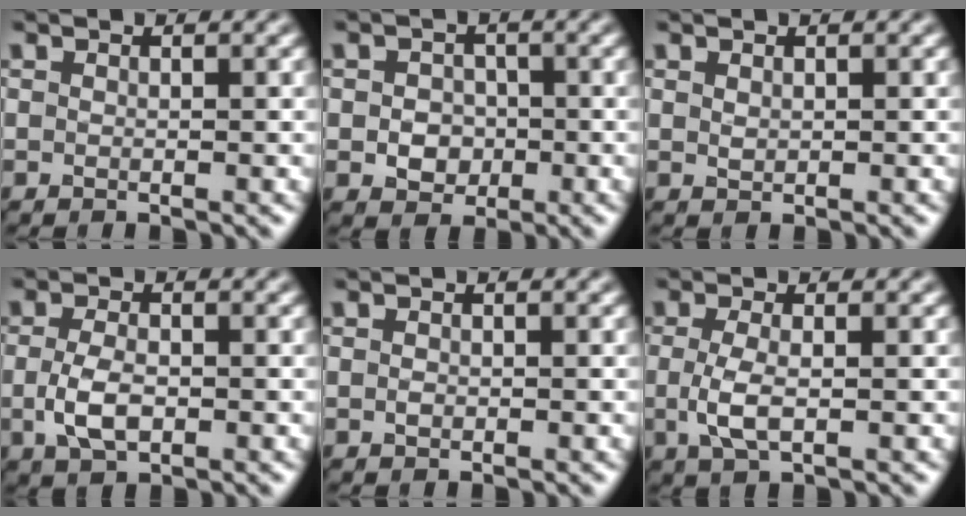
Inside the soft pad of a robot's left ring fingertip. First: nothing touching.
{"total": 2.8, "force": [-0.5, 2.4, 1.5], "torque": [-0.022, -0.003, -0.011]}
{"total": 0.7, "force": [0.3, 0.4, 0.3], "torque": [-0.010, -0.003, 0.011]}
{"total": 3.2, "force": [-0.6, 1.8, 2.7], "torque": [-0.059, -0.005, -0.010]}
{"total": 0.5, "force": [-0.1, 0.4, 0.3], "torque": [-0.007, -0.002, -0.001]}
{"total": 2.8, "force": [-0.3, 1.1, 2.6], "torque": [-0.062, -0.005, -0.006]}